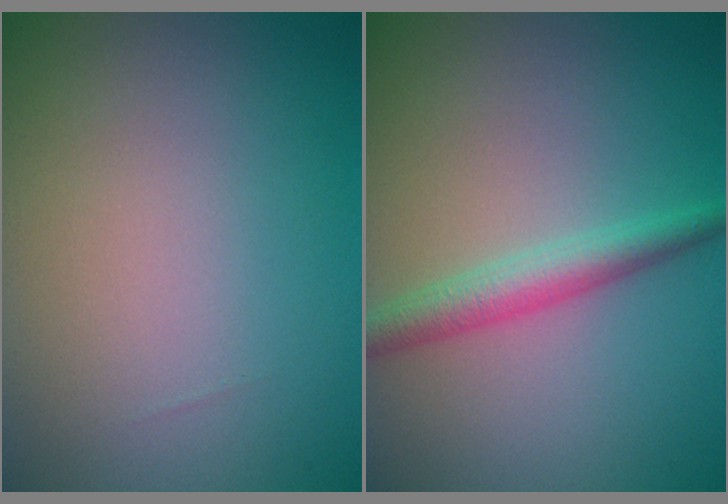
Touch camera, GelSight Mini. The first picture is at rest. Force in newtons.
{"total": 2.9, "press": 2.9, "slide": 0.1}